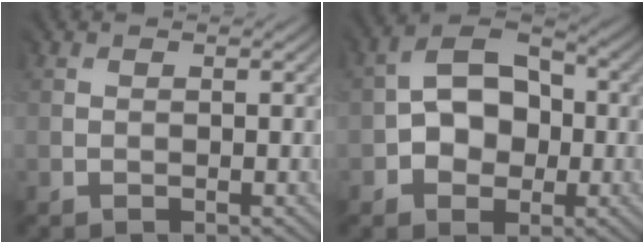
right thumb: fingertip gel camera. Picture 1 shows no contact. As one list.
[{"total": 6.4, "force": [-0.5, 5.1, 3.8], "torque": [-0.057, 0.014, -0.021]}]